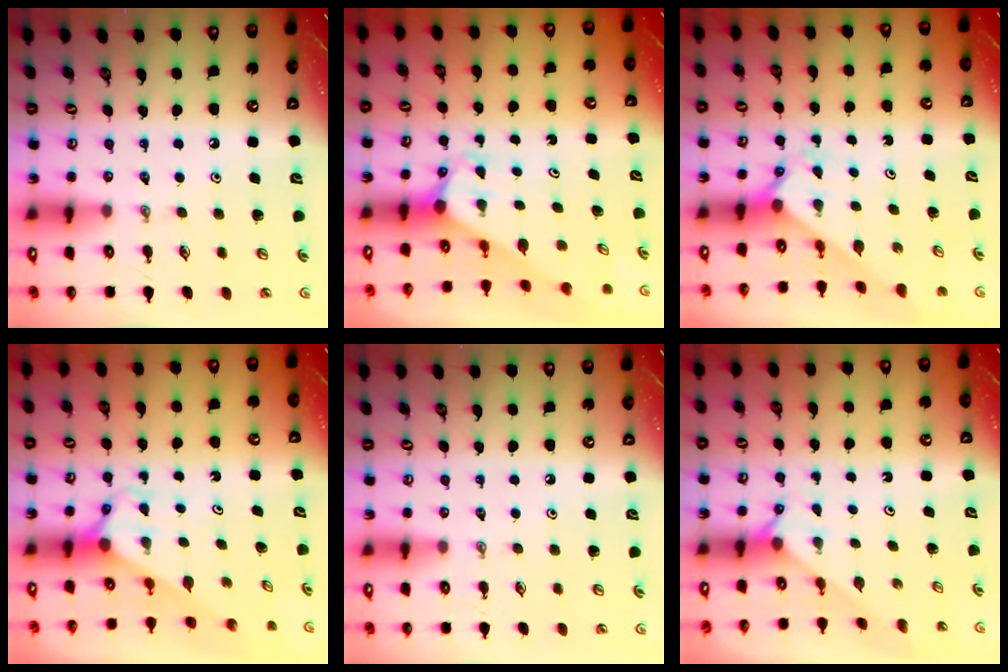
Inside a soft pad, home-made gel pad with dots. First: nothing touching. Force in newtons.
{"total": 2.9, "press": 2.9, "slide": 0.1}
{"total": 1.9, "press": 1.9, "slide": 0.2}
{"total": 2.7, "press": 2.7, "slide": 0.2}
{"total": 0.0}
{"total": 2.4, "press": 2.4, "slide": 0.2}